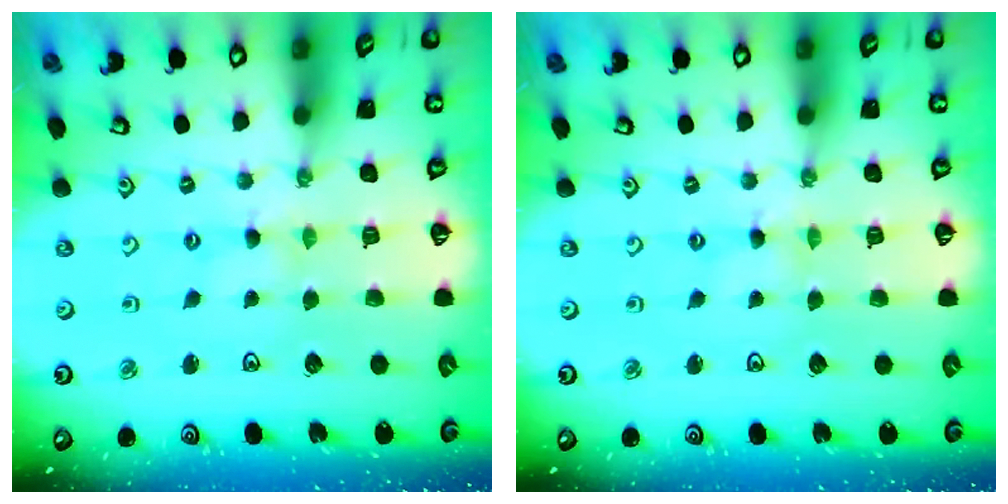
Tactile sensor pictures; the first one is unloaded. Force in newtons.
{"total": 0.0}